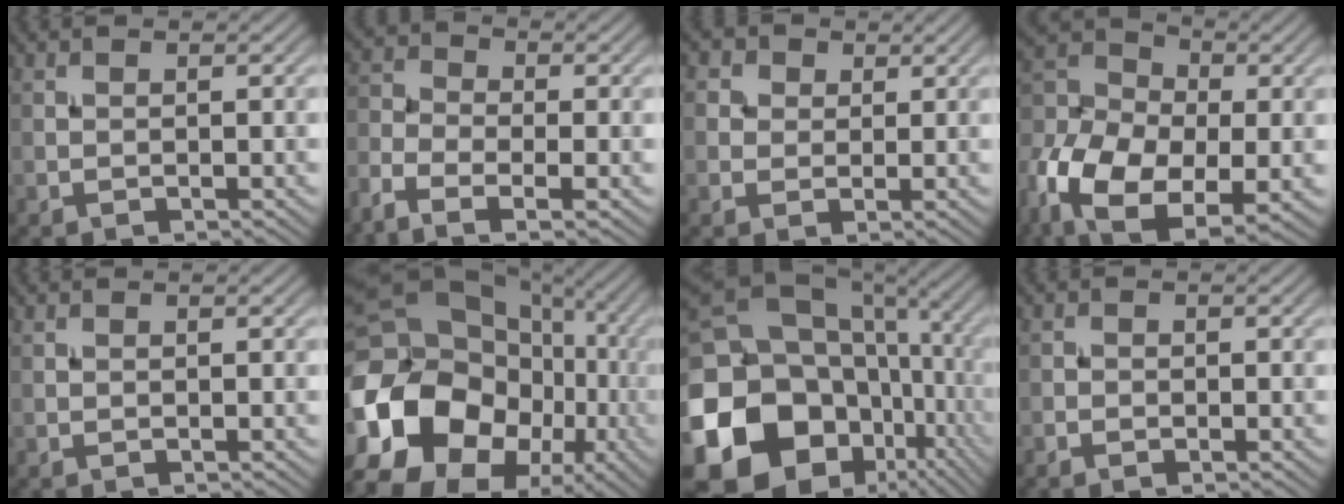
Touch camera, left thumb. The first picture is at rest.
{"total": 6.2, "force": [-3.7, 2.7, 4.2], "torque": [-0.104, -0.012, -0.086]}
{"total": 4.1, "force": [1.8, 3.3, 1.5], "torque": [-0.054, -0.004, 0.022]}
{"total": 16.3, "force": [-6.1, 9.9, 11.4], "torque": [-0.284, -0.026, -0.112]}
{"total": 0.0}
{"total": 20.9, "force": [-6.6, 15.7, 12.1], "torque": [-0.279, -0.013, -0.107]}
{"total": 22.0, "force": [-5.3, 17.6, 12.1], "torque": [-0.294, -0.035, -0.058]}
{"total": 1.1, "force": [-0.6, 0.7, 0.5], "torque": [-0.007, -0.002, -0.011]}